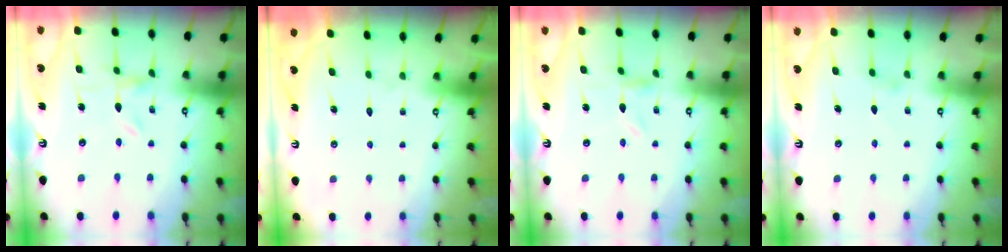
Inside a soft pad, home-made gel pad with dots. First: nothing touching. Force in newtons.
{"total": 1.6, "press": 1.6, "slide": 0.1}
{"total": 0.0}
{"total": 1.6, "press": 1.5, "slide": 0.4}